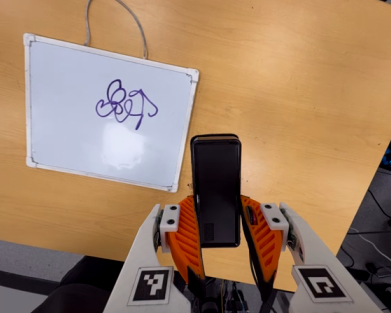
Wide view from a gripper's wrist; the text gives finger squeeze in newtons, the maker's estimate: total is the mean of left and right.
{"total": 5.3, "left": 3.9, "right": 6.6}